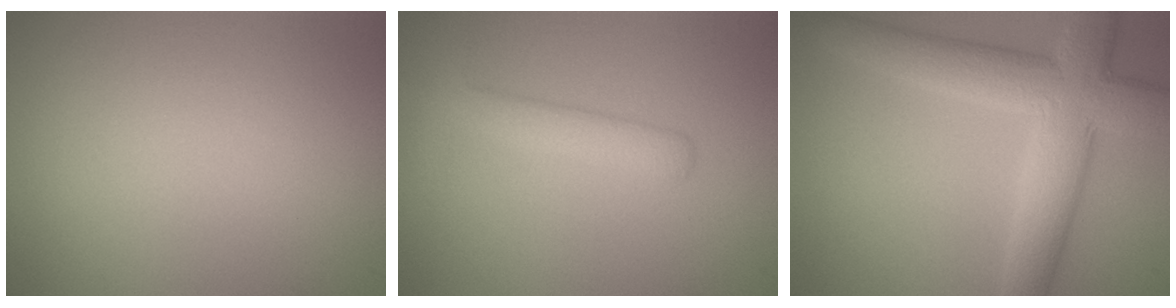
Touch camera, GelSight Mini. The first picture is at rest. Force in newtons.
{"total": 2.3, "press": 2.3, "slide": 0.1}
{"total": 7.4, "press": 7.4, "slide": 0.3}